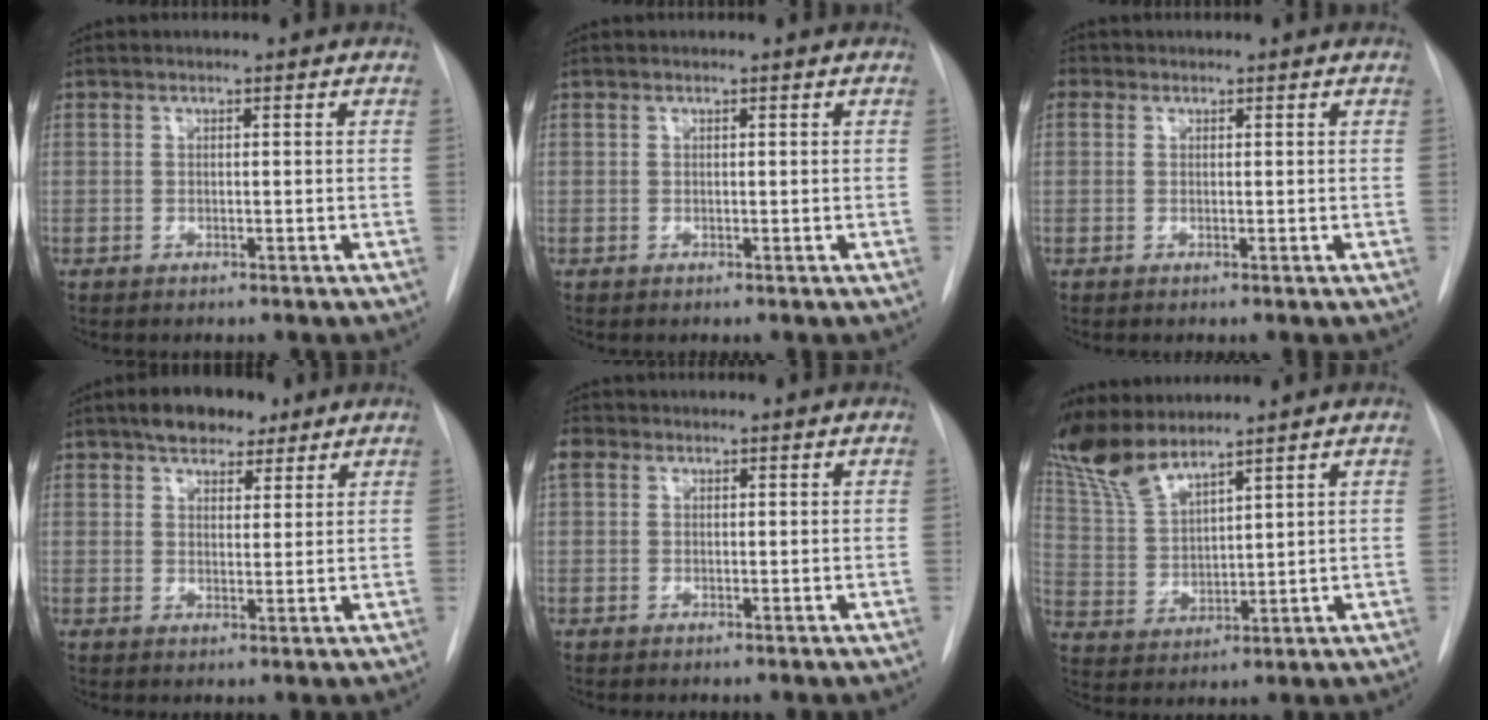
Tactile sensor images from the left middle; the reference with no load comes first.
{"total": 0.0}
{"total": 1.6, "force": [0.6, 1.4, 0.4], "torque": [-0.006, 0.010, 0.009]}
{"total": 6.8, "force": [4.8, 3.3, 3.5], "torque": [-0.049, 0.014, 0.078]}
{"total": 2.1, "force": [0.9, 1.7, 0.9], "torque": [-0.025, 0.022, 0.019]}
{"total": 8.6, "force": [7.7, 1.6, 3.5], "torque": [-0.090, 0.006, 0.165]}